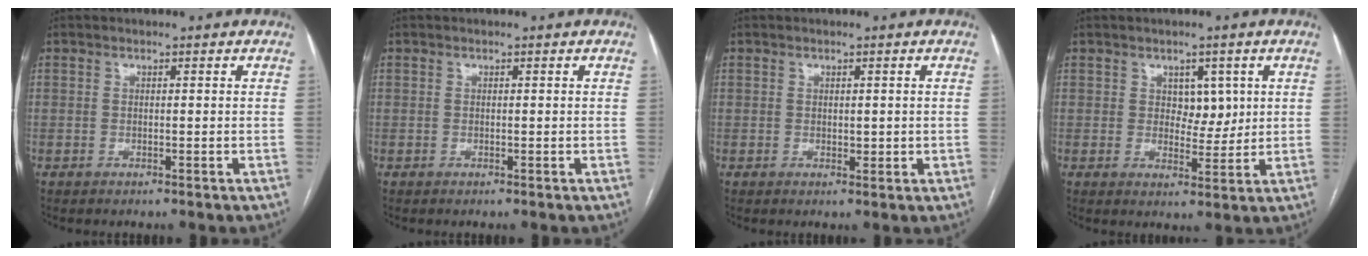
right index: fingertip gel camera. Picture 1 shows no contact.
{"total": 0.0}
{"total": 1.6, "force": [0.1, 1.0, 1.2], "torque": [-0.015, -0.003, 0.004]}
{"total": 4.2, "force": [1.4, 2.7, 2.9], "torque": [-0.036, 0.002, 0.026]}